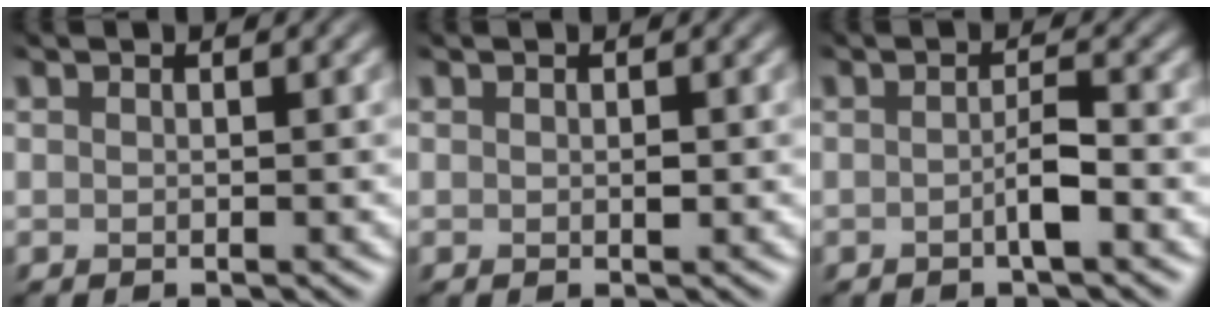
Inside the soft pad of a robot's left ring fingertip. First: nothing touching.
{"total": 0.0}
{"total": 2.2, "force": [-1.4, 0.2, 1.6], "torque": [-0.034, -0.004, -0.023]}